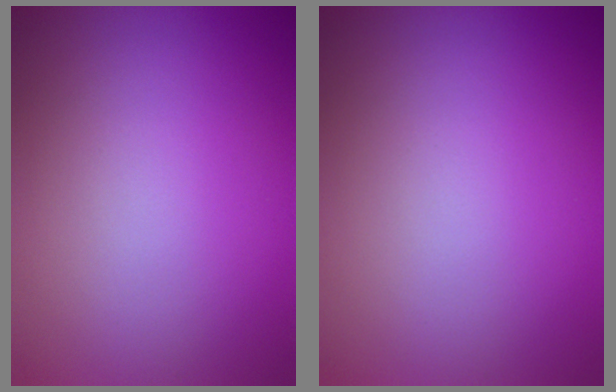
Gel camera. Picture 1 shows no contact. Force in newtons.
{"total": 0.0}